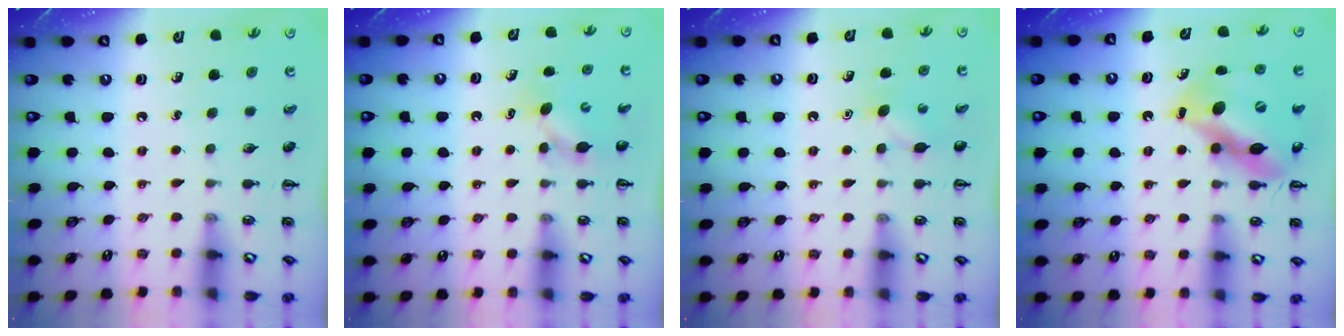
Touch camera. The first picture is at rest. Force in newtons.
{"total": 4.4, "press": 4.2, "slide": 1.3}
{"total": 5.6, "press": 5.4, "slide": 1.4}
{"total": 13.0, "press": 12.4, "slide": 4.0}